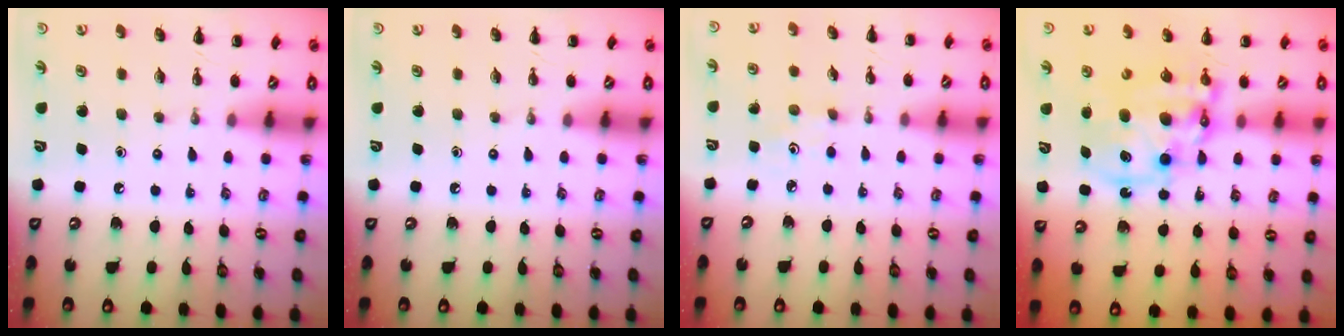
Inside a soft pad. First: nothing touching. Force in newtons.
{"total": 0.0}
{"total": 1.5, "press": 1.4, "slide": 0.5}
{"total": 13.4, "press": 13.1, "slide": 2.9}